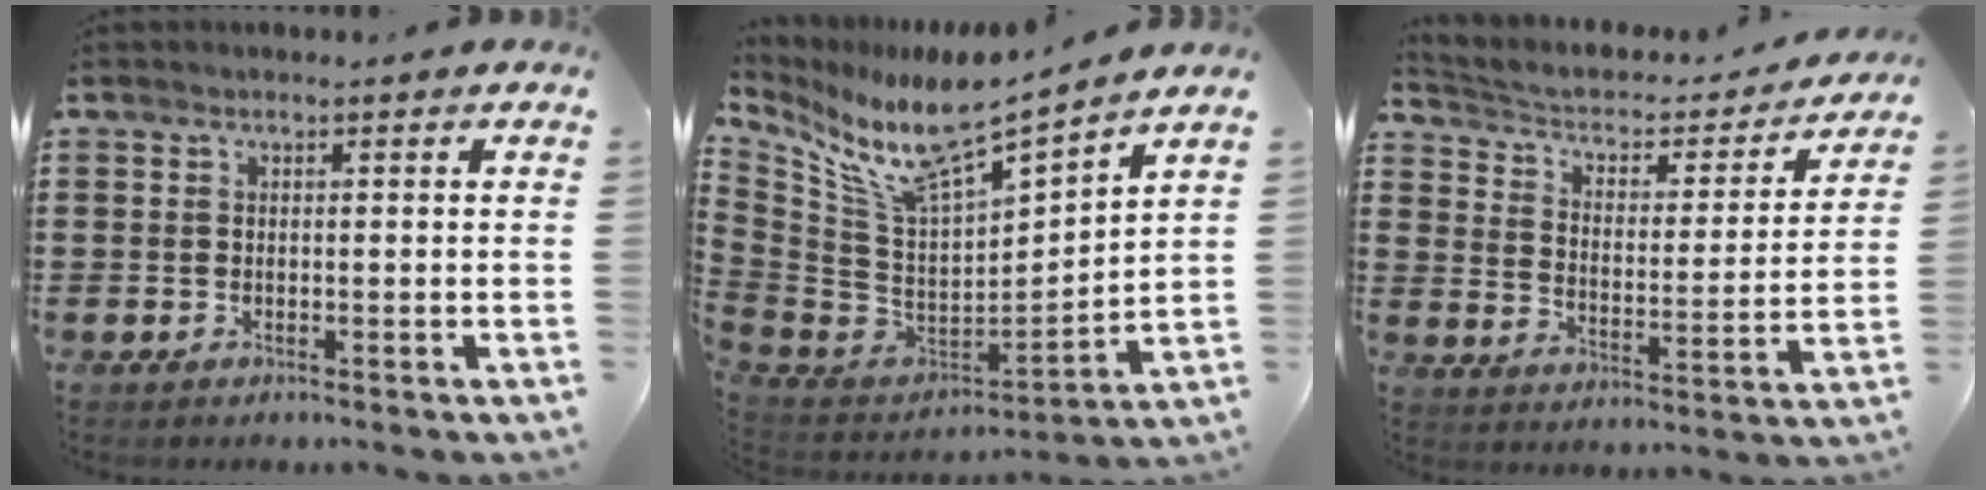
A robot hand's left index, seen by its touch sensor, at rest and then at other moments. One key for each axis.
{"total": 11.0, "fx": 8.6, "fy": 1.9, "fz": 6.5, "tx": -0.168, "ty": -0.069, "tz": 0.146}
{"total": 3.0, "fx": 2.0, "fy": 1.7, "fz": 1.5, "tx": -0.044, "ty": -0.016, "tz": 0.024}